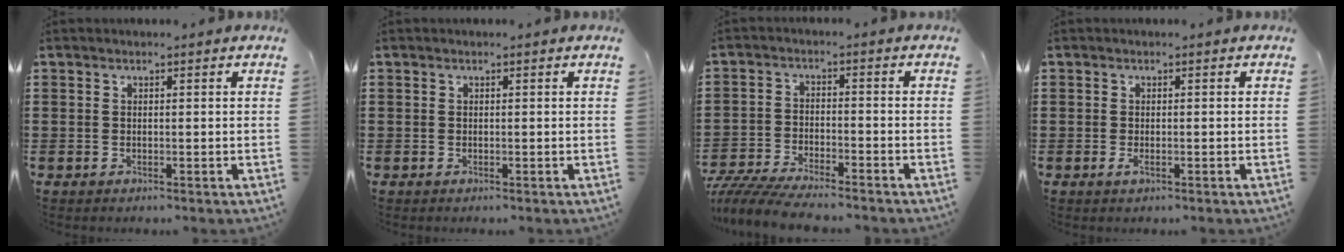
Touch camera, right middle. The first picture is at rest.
{"total": 0.0}
{"total": 5.9, "force": [-5.7, 0.4, 1.5], "torque": [-0.041, -0.007, -0.114]}
{"total": 0.9, "force": [-0.5, 0.4, 0.7], "torque": [-0.012, -0.005, -0.010]}